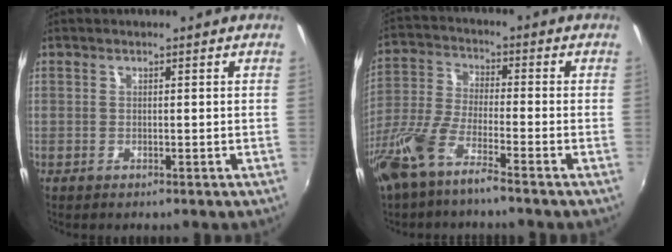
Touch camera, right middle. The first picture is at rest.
{"total": 10.2, "force": [-6.8, 1.7, 7.5], "torque": [-0.168, -0.014, -0.137]}